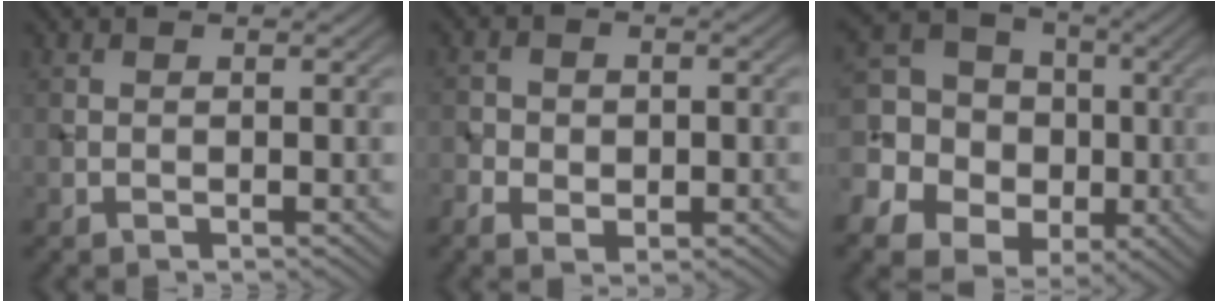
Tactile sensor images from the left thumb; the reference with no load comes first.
{"total": 3.9, "force": [-1.1, 3.1, 2.1], "torque": [-0.035, -0.007, -0.019]}
{"total": 13.6, "force": [-2.5, 11.8, 6.2], "torque": [-0.184, 0.002, -0.060]}